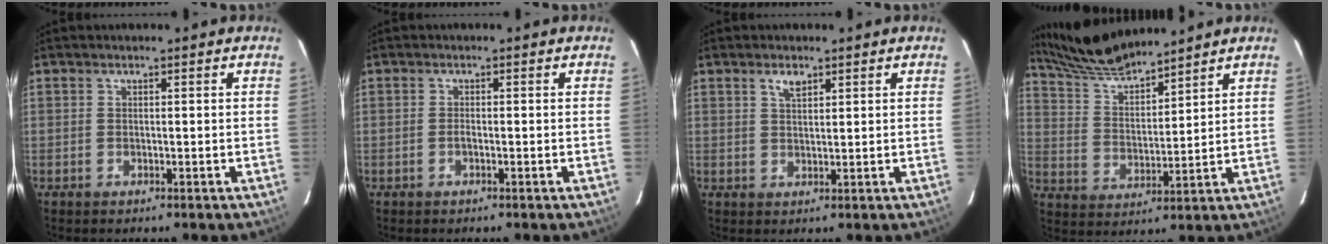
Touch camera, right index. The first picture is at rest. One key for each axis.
{"total": 0.6, "fx": -0.3, "fy": 0.2, "fz": 0.5, "tx": -0.010, "ty": 0.003, "tz": -0.006}
{"total": 2.4, "fx": 1.5, "fy": 1.1, "fz": 1.6, "tx": -0.026, "ty": 0.005, "tz": 0.028}
{"total": 12.4, "fx": 11.3, "fy": 1.6, "fz": 4.8, "tx": -0.090, "ty": 0.009, "tz": 0.214}